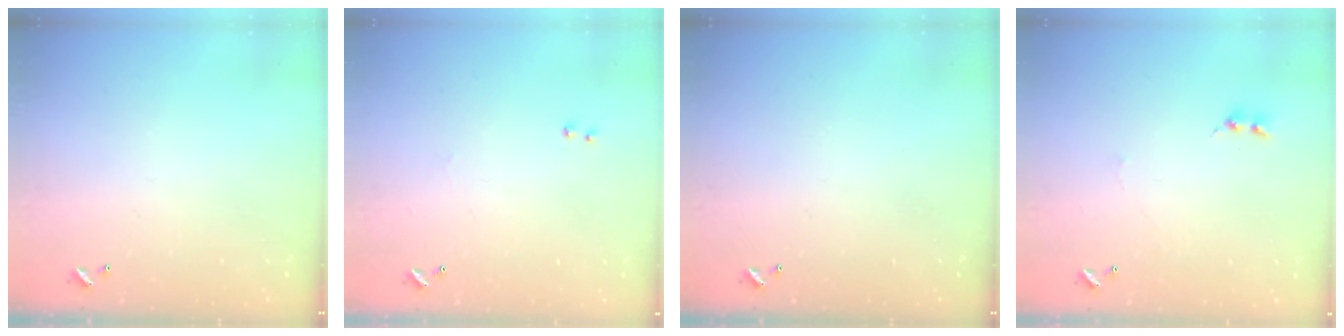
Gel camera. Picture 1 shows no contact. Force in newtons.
{"total": 2.3, "press": 2.2, "slide": 0.8}
{"total": 0.0}
{"total": 0.8, "press": 0.7, "slide": 0.5}